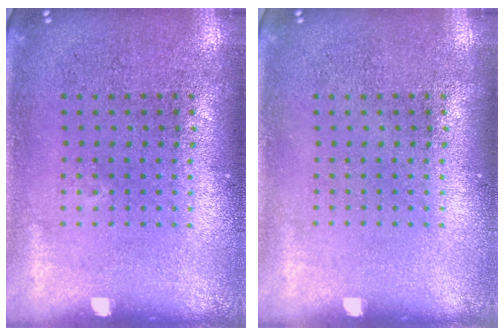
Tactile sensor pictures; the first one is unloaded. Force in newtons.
{"total": 0.0}